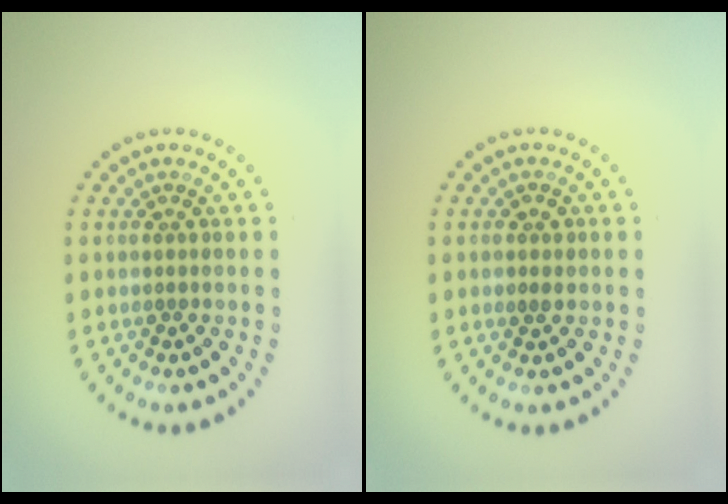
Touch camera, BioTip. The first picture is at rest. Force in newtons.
{"total": 1.2, "press": 1.2, "slide": 0.2}